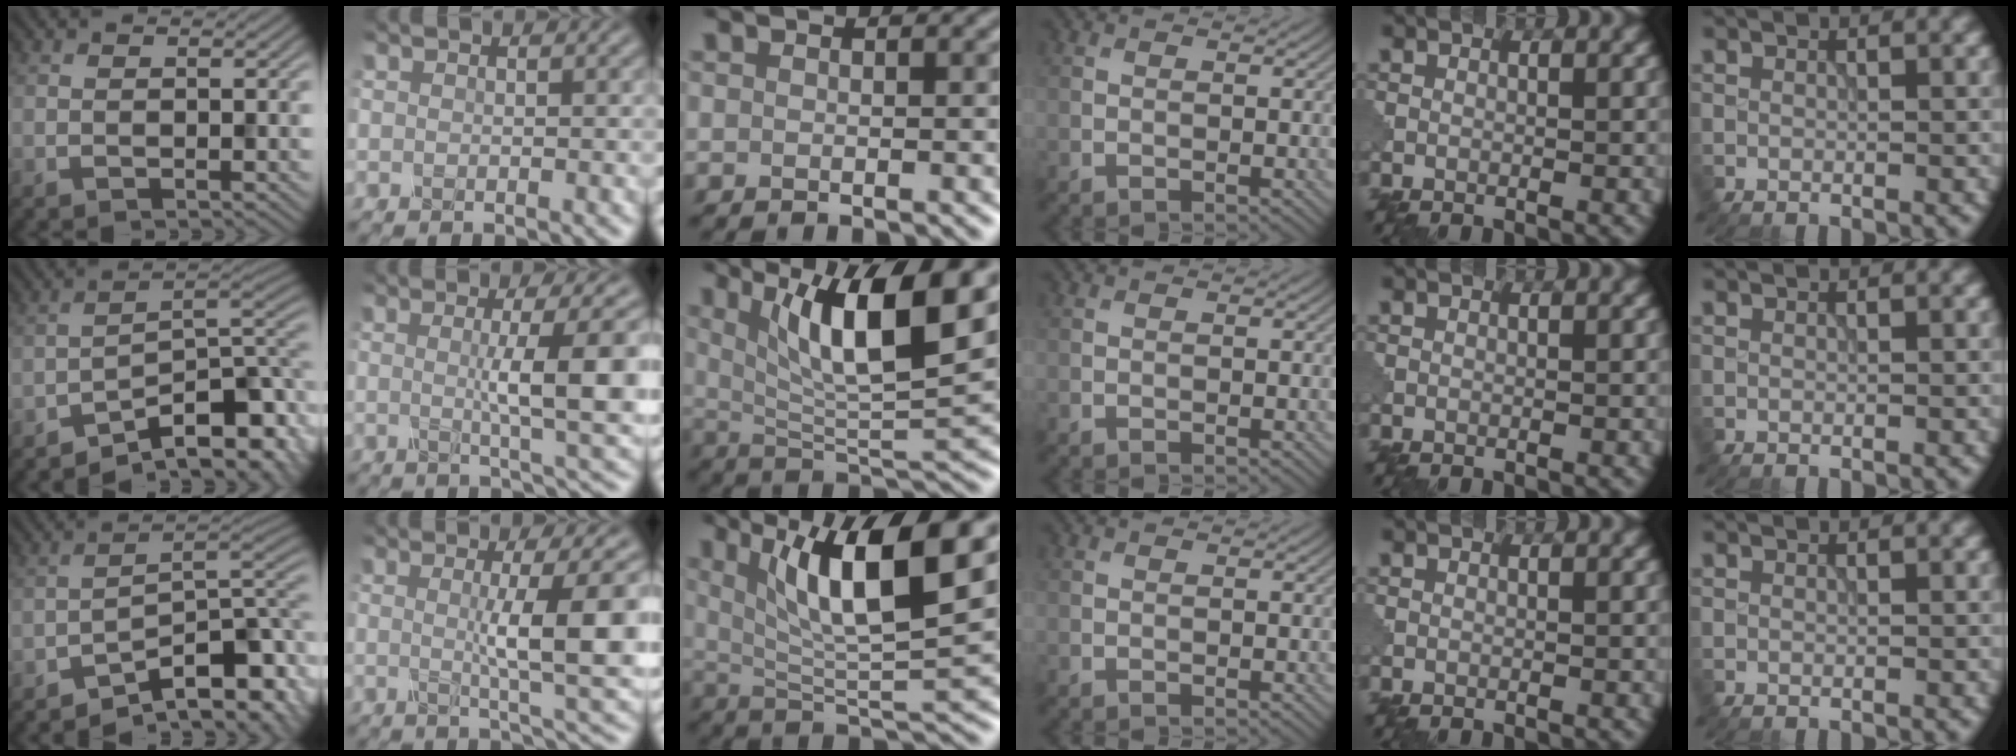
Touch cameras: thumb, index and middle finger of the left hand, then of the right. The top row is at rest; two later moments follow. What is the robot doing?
{"motion": "shake", "object": "salt shaker"}